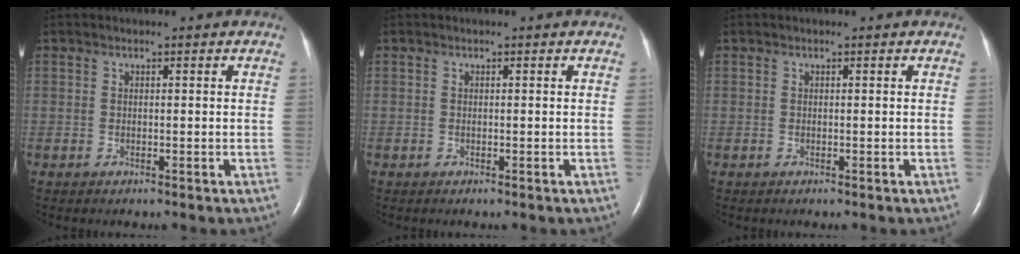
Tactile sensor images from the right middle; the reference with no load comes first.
{"total": 0.0}
{"total": 0.0}